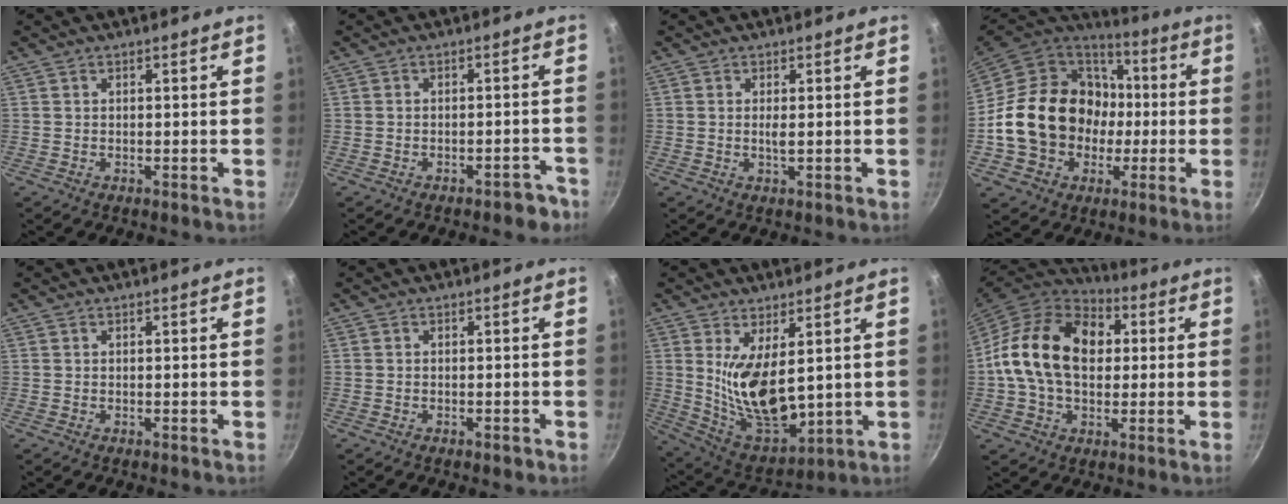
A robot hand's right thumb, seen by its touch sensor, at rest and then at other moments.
{"total": 3.8, "force": [-2.8, 1.9, 1.7], "torque": [0.002, 0.047, -0.013]}
{"total": 1.2, "force": [0.1, 0.1, 1.2], "torque": [-0.023, -0.003, 0.001]}
{"total": 23.8, "force": [-1.5, 19.7, 13.2], "torque": [-0.211, 0.047, -0.011]}
{"total": 0.0}
{"total": 1.2, "force": [-0.7, 0.7, 0.7], "torque": [-0.011, 0.005, -0.008]}
{"total": 13.9, "force": [3.1, 6.7, 11.8], "torque": [-0.192, -0.049, 0.081]}
{"total": 20.2, "force": [2.6, 14.4, 14.0], "torque": [-0.218, 0.026, 0.030]}